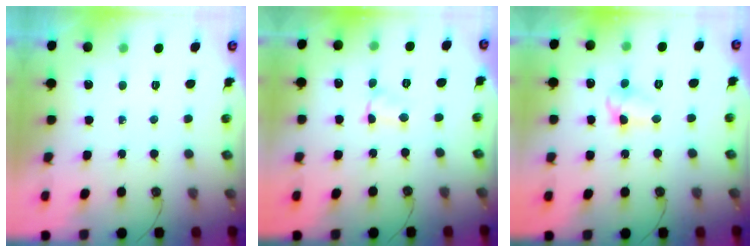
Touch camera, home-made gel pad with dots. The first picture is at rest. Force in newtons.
{"total": 1.9, "press": 1.9, "slide": 0.3}
{"total": 7.0, "press": 7.0, "slide": 0.6}